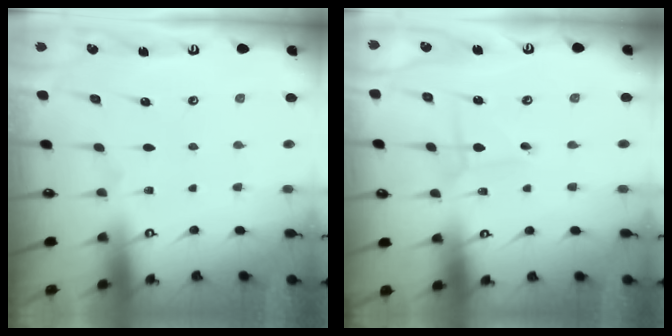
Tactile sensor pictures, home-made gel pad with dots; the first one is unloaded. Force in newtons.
{"total": 1.4, "press": 1.4, "slide": 0.1}